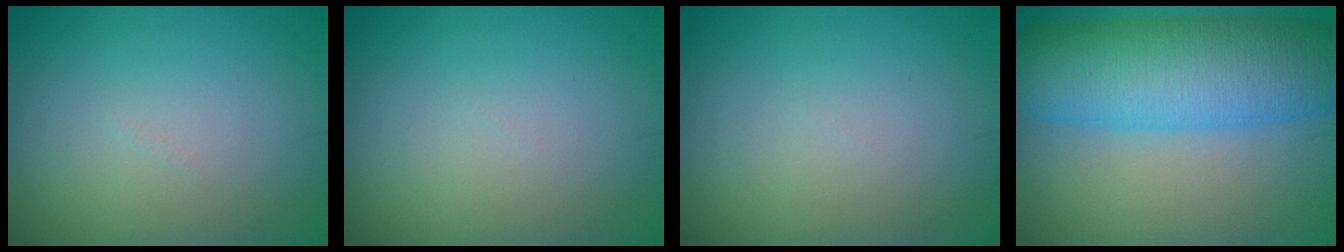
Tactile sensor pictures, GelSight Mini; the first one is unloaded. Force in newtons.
{"total": 0.0}
{"total": 0.0}
{"total": 10.9, "press": 10.9, "slide": 0.2}